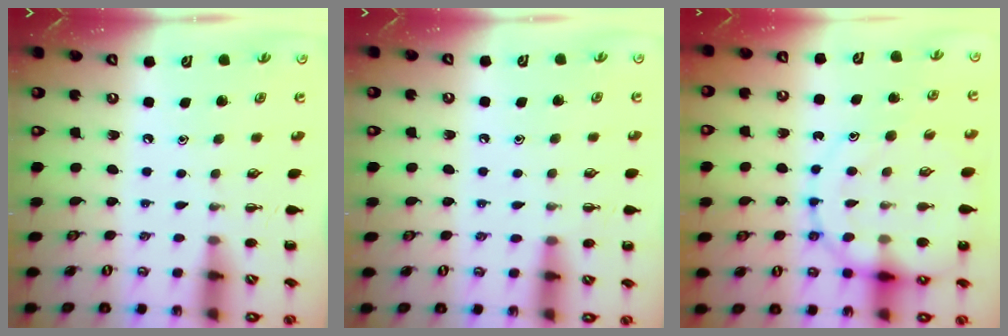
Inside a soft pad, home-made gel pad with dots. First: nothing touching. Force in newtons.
{"total": 6.7, "press": 6.3, "slide": 2.3}
{"total": 14.8, "press": 14.6, "slide": 2.9}